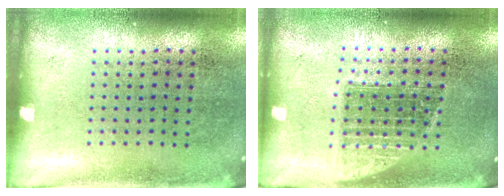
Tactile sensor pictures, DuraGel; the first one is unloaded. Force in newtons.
{"total": 1.3, "press": 1.1, "slide": 0.8}